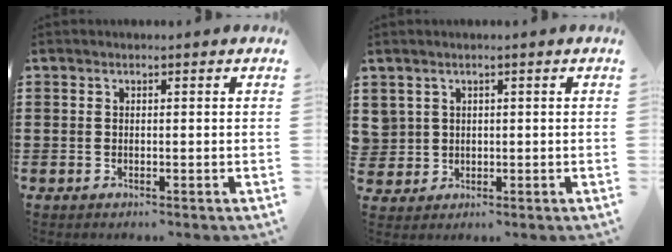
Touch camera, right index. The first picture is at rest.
{"total": 1.9, "force": [1.0, 1.7, -0.1], "torque": [-0.008, 0.008, 0.018]}